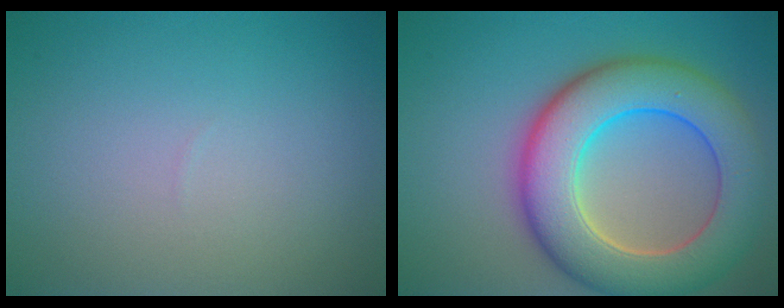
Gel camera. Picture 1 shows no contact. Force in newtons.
{"total": 10.5, "press": 10.5, "slide": 0.6}